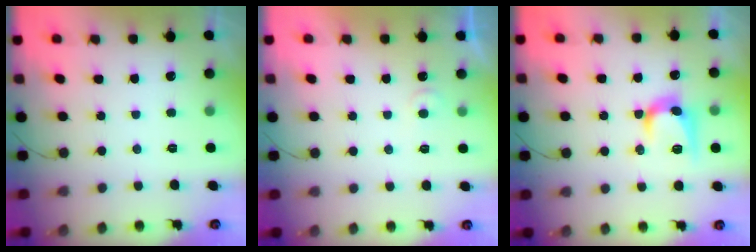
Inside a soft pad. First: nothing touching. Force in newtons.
{"total": 3.4, "press": 3.3, "slide": 0.3}
{"total": 11.5, "press": 11.5, "slide": 0.3}